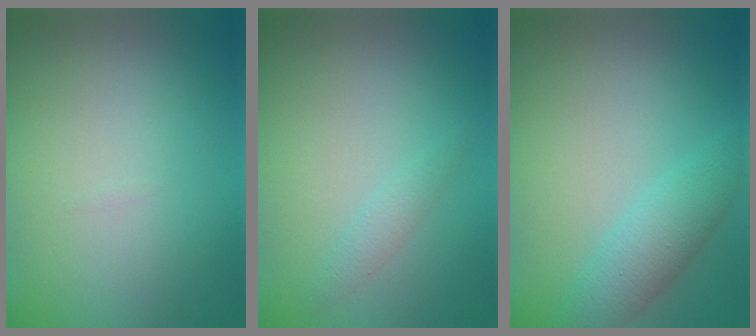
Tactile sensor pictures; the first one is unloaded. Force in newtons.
{"total": 1.2, "press": 1.2, "slide": 0.0}
{"total": 3.5, "press": 3.5, "slide": 0.2}